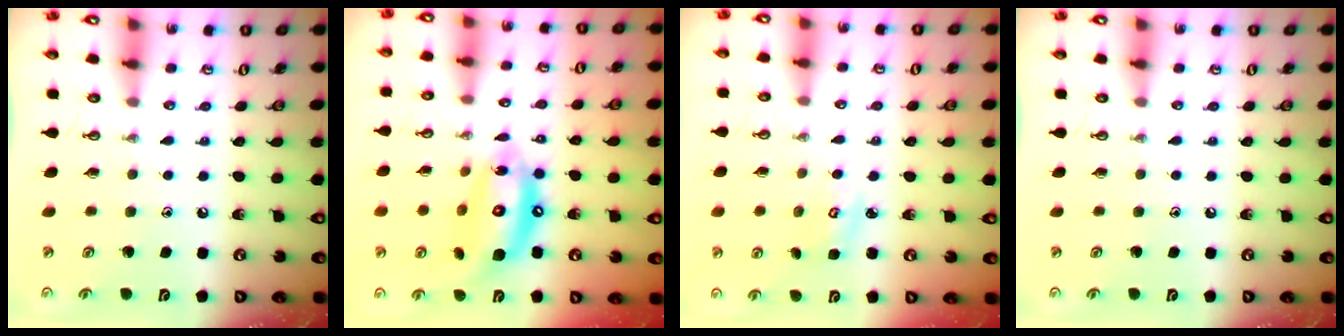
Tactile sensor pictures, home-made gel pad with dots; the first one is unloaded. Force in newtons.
{"total": 14.0, "press": 13.9, "slide": 1.4}
{"total": 2.9, "press": 2.8, "slide": 0.3}
{"total": 0.0}